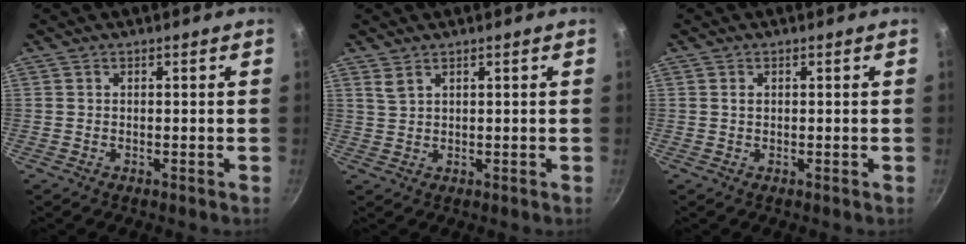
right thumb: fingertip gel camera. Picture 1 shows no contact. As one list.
[{"total": 2.0, "force": [1.4, 0.9, 1.2], "torque": [-0.022, -0.006, 0.030]}, {"total": 0.9, "force": [0.2, 0.6, 0.6], "torque": [-0.010, 0.002, 0.005]}]